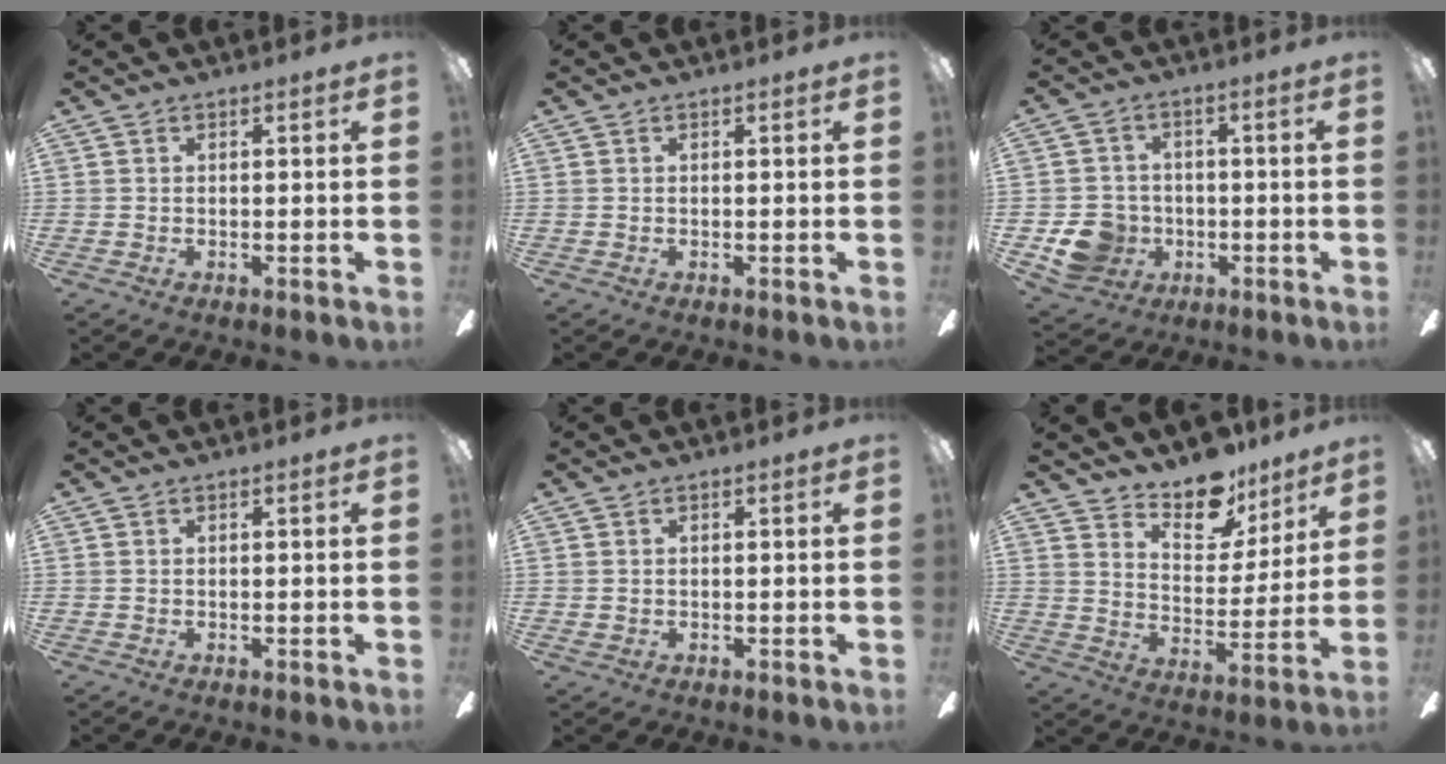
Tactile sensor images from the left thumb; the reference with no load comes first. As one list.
[{"total": 0.0}, {"total": 8.7, "force": [-2.8, 7.8, 2.6], "torque": [-0.057, 0.021, -0.046]}, {"total": 0.0}, {"total": 0.7, "force": [0.0, 0.6, 0.2], "torque": [-0.005, 0.004, 0.000]}, {"total": 12.2, "force": [10.3, 5.4, 3.8], "torque": [-0.060, -0.074, 0.192]}]